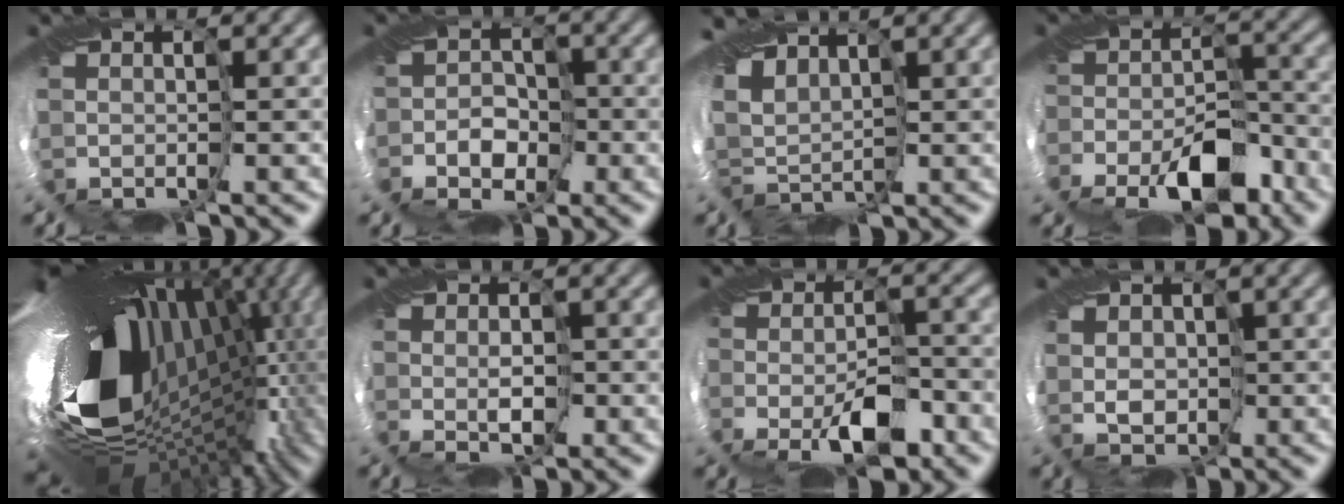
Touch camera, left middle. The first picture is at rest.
{"total": 2.4, "force": [-1.8, 1.6, 0.4], "torque": [0.014, 0.004, -0.038]}
{"total": 7.4, "force": [1.6, 4.6, 5.5], "torque": [-0.086, -0.005, 0.042]}
{"total": 4.3, "force": [-3.0, 2.2, 2.1], "torque": [-0.018, -0.013, -0.046]}
{"total": 18.6, "force": [0.0, 11.1, 14.9], "torque": [-0.257, -0.057, 0.007]}
{"total": 1.1, "force": [-0.3, 0.5, 1.0], "torque": [-0.014, -0.002, -0.004]}
{"total": 3.2, "force": [-2.1, 0.8, 2.3], "torque": [-0.035, -0.002, -0.035]}
{"total": 2.0, "force": [-0.7, 1.6, 1.0], "torque": [-0.006, 0.003, -0.010]}